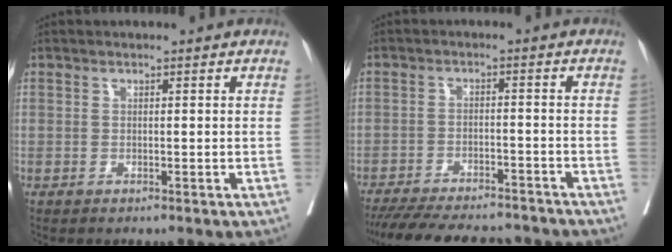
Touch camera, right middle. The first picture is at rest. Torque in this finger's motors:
{"motor_torque": [1.07, -1.08, 0.18, 0.04]}